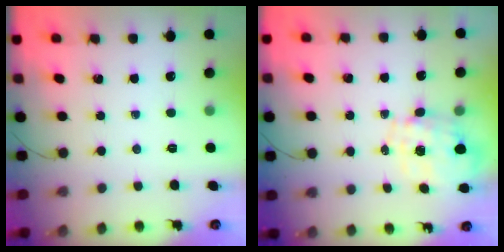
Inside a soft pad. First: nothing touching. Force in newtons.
{"total": 1.3, "press": 1.2, "slide": 0.4}